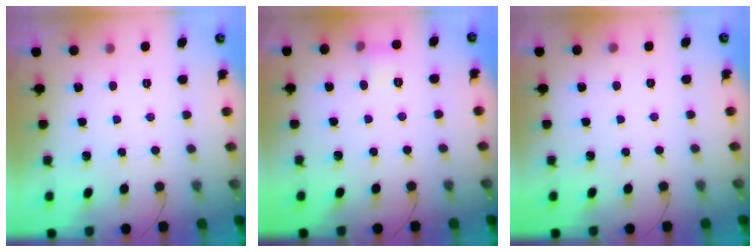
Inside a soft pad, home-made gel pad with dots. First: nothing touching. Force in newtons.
{"total": 6.1, "press": 5.8, "slide": 2.1}
{"total": 2.8, "press": 2.5, "slide": 1.1}